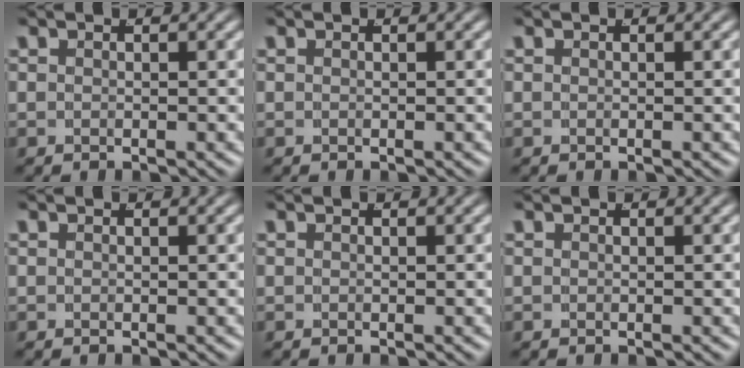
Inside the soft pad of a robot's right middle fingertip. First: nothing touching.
{"total": 0.0}
{"total": 0.0}
{"total": 0.0}
{"total": 0.0}
{"total": 0.0}